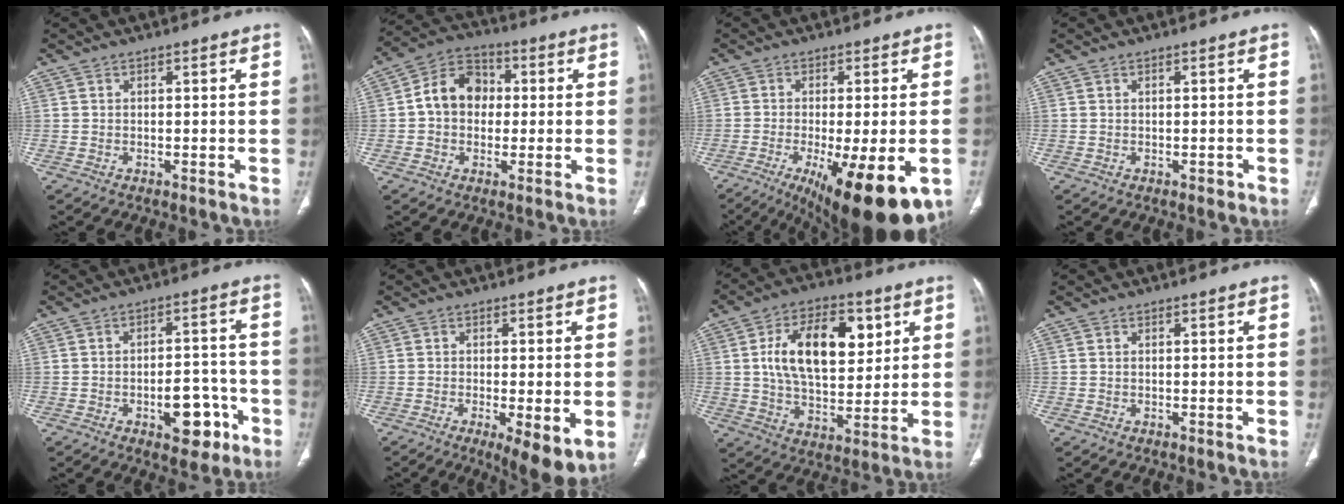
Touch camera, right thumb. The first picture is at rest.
{"total": 10.1, "force": [0.6, 8.1, 6.1], "torque": [-0.080, 0.027, -0.003]}
{"total": 17.4, "force": [-7.4, 4.9, 15.0], "torque": [-0.195, -0.021, -0.100]}
{"total": 0.7, "force": [-0.3, 0.4, 0.5], "torque": [-0.004, 0.001, -0.003]}
{"total": 9.2, "force": [-4.1, 4.9, 6.6], "torque": [-0.061, 0.035, -0.049]}
{"total": 8.2, "force": [-2.6, 2.2, 7.5], "torque": [-0.113, -0.020, -0.037]}
{"total": 17.9, "force": [5.1, 10.1, 13.9], "torque": [-0.196, -0.012, 0.089]}
{"total": 0.0}